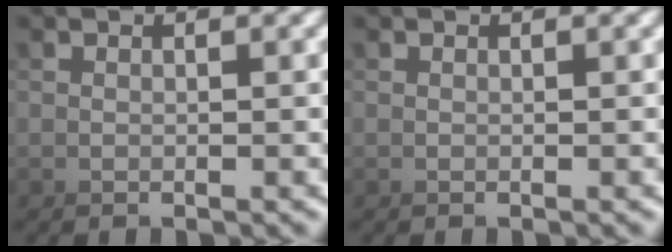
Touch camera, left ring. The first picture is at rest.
{"total": 0.0}